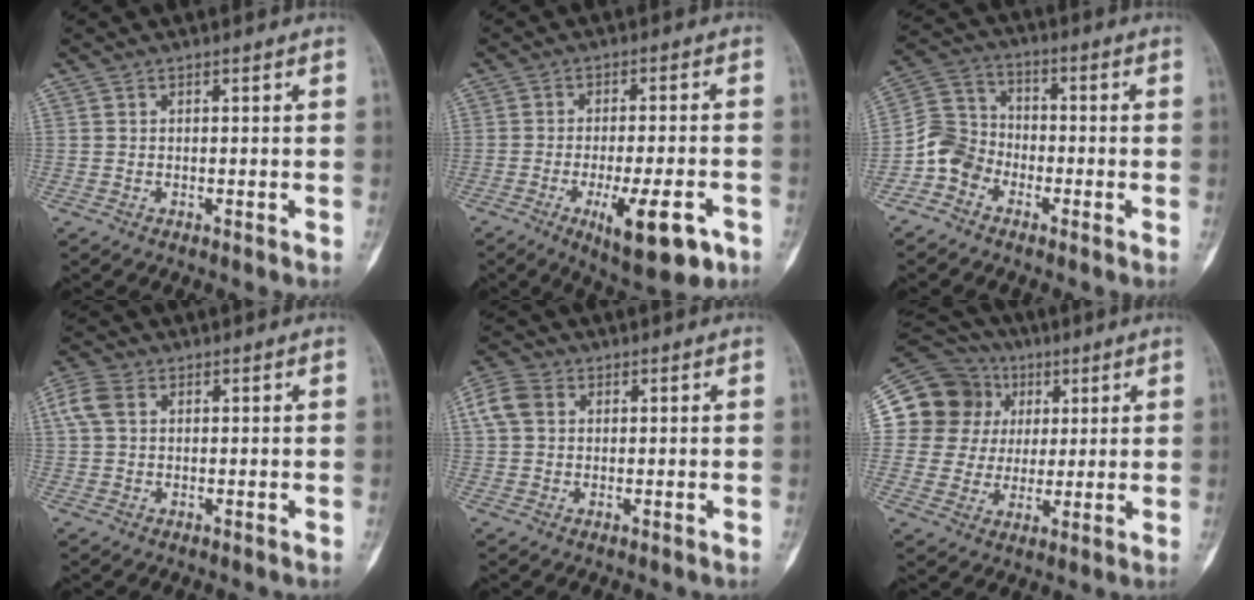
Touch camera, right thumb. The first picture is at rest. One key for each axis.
{"total": 12.6, "fx": -5.6, "fy": 3.8, "fz": 10.6, "tx": -0.153, "ty": 0.008, "tz": -0.075}
{"total": 7.6, "fx": -3.7, "fy": 6.4, "fz": 2.0, "tx": -0.028, "ty": 0.041, "tz": -0.084}
{"total": 4.8, "fx": 1.4, "fy": 3.3, "fz": 3.1, "tx": -0.082, "ty": 0.015, "tz": 0.027}
{"total": 5.7, "fx": 1.5, "fy": 4.4, "fz": 3.3, "tx": -0.070, "ty": 0.016, "tz": 0.025}
{"total": 17.7, "fx": 4.9, "fy": 16.4, "fz": 4.4, "tx": -0.056, "ty": 0.042, "tz": 0.100}